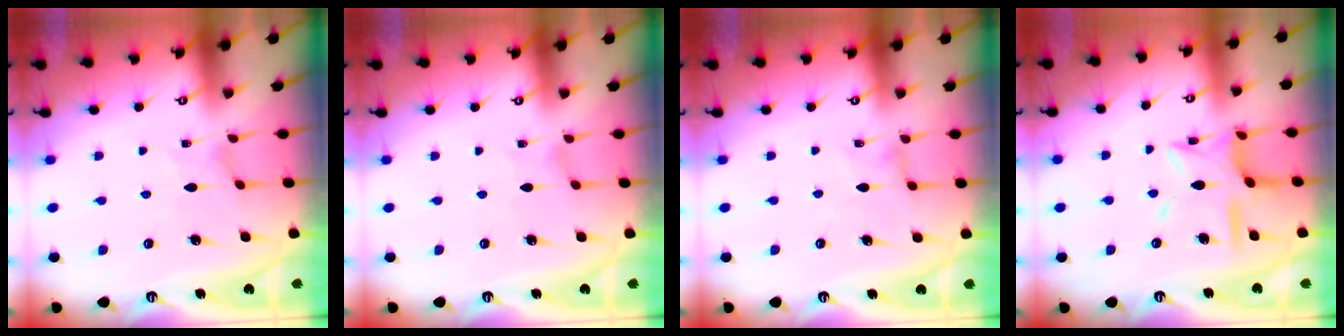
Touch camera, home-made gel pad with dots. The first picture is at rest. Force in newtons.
{"total": 0.0}
{"total": 0.6, "press": 0.5, "slide": 0.2}
{"total": 11.5, "press": 11.5, "slide": 0.8}